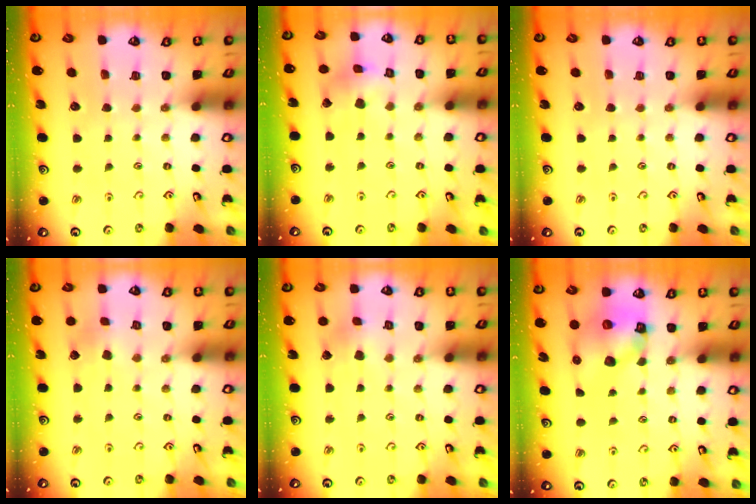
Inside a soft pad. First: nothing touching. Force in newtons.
{"total": 5.2, "press": 5.2, "slide": 0.5}
{"total": 0.0}
{"total": 1.7, "press": 1.7, "slide": 0.3}
{"total": 2.6, "press": 2.6, "slide": 0.4}
{"total": 9.4, "press": 9.3, "slide": 1.5}